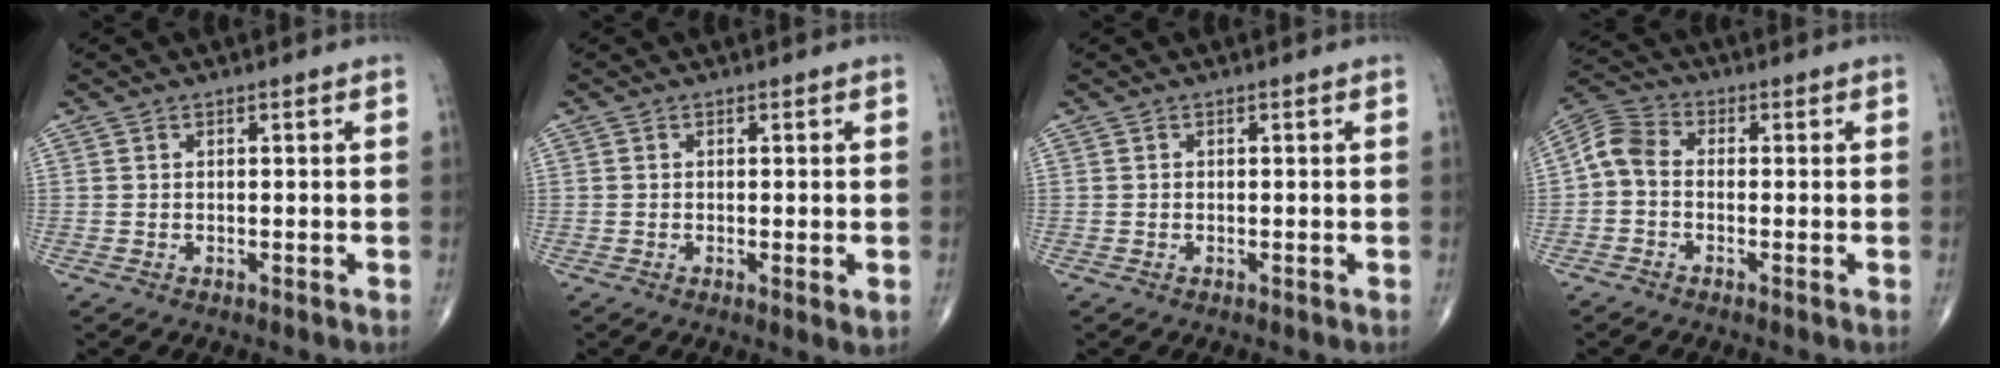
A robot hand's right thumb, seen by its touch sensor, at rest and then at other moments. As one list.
[{"total": 1.8, "force": [-0.2, 0.2, 1.8], "torque": [-0.033, -0.008, -0.005]}, {"total": 0.0}, {"total": 5.5, "force": [-0.8, 3.8, 3.8], "torque": [-0.070, 0.020, -0.035]}]